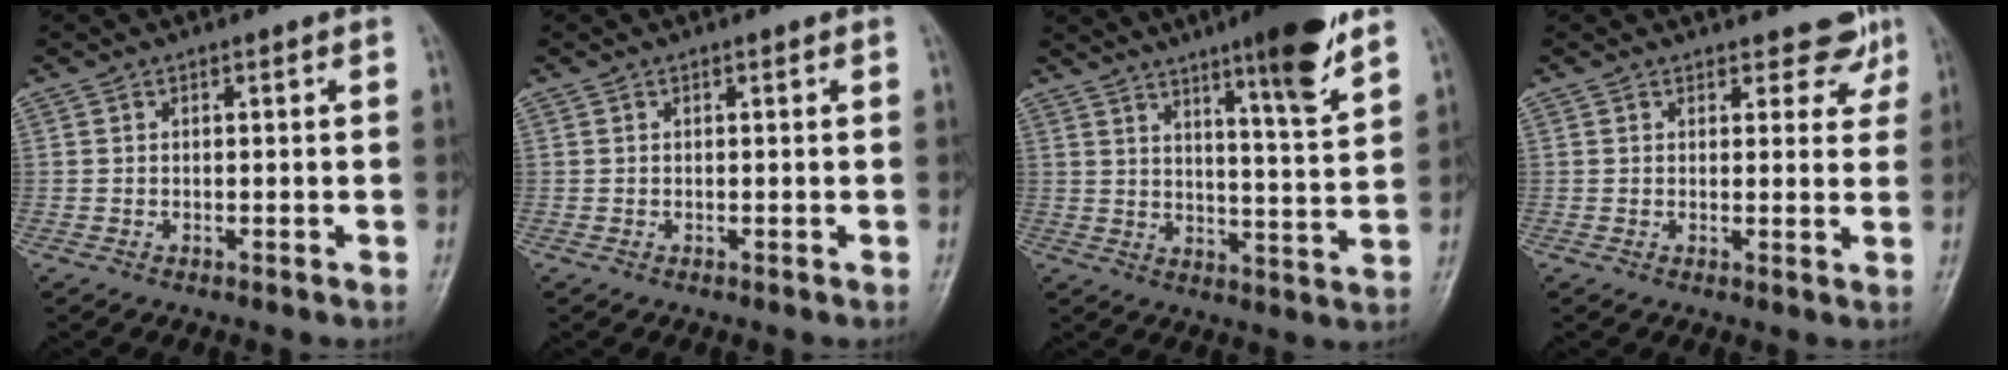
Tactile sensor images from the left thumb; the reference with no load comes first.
{"total": 0.0}
{"total": 13.4, "force": [8.6, 1.3, 10.2], "torque": [-0.141, -0.052, 0.128]}
{"total": 4.3, "force": [3.2, 2.5, 1.4], "torque": [0.013, -0.020, 0.033]}